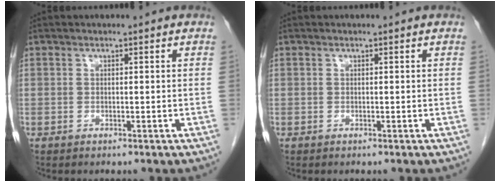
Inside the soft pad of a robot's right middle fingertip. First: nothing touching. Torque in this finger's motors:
{"motor_torque": [0.24, 0.02, 0.05, 0.00]}